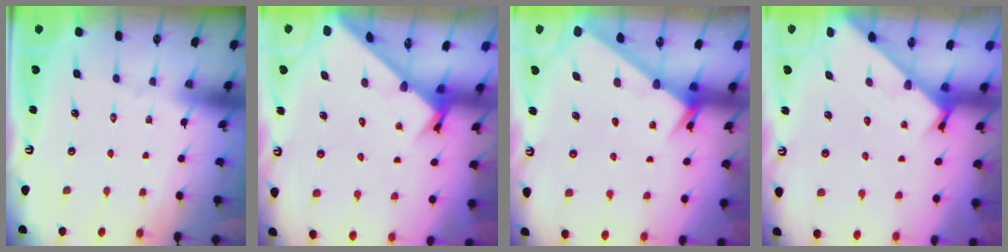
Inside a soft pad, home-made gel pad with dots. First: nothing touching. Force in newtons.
{"total": 2.6, "press": 2.6, "slide": 0.3}
{"total": 1.9, "press": 1.9, "slide": 0.1}
{"total": 3.5, "press": 3.5, "slide": 0.4}